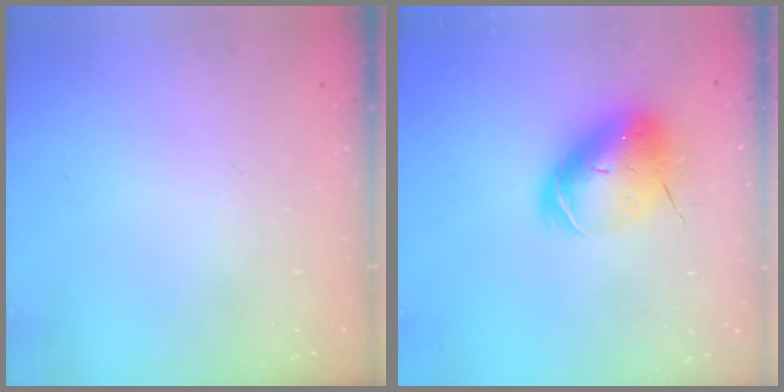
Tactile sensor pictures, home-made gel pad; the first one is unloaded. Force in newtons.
{"total": 10.8, "press": 10.5, "slide": 2.2}